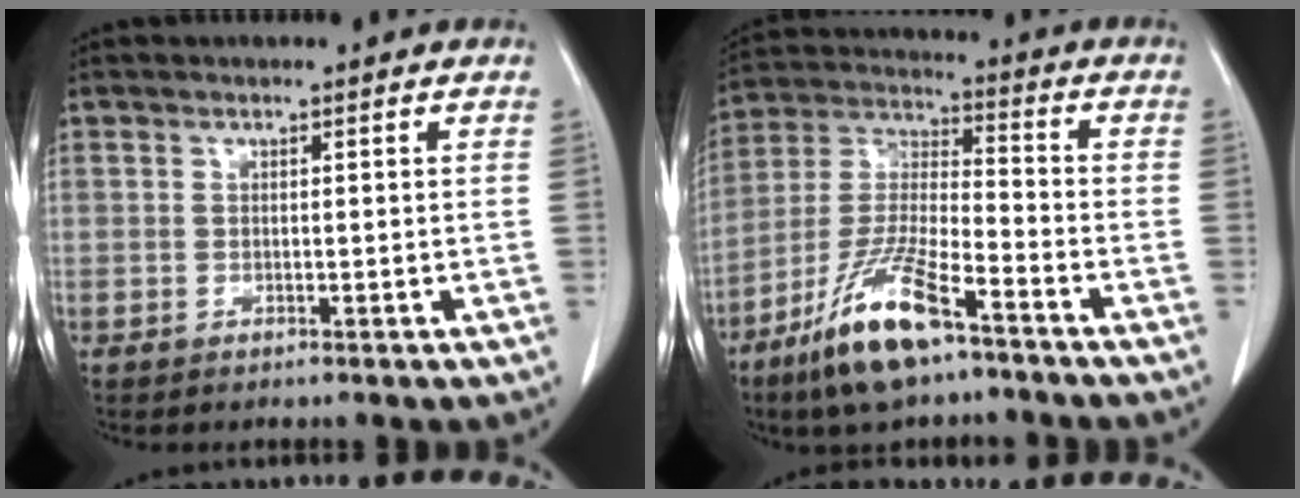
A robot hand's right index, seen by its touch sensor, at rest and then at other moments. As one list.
[{"total": 14.2, "force": [-9.0, 2.9, 10.6], "torque": [-0.223, -0.023, -0.170]}]